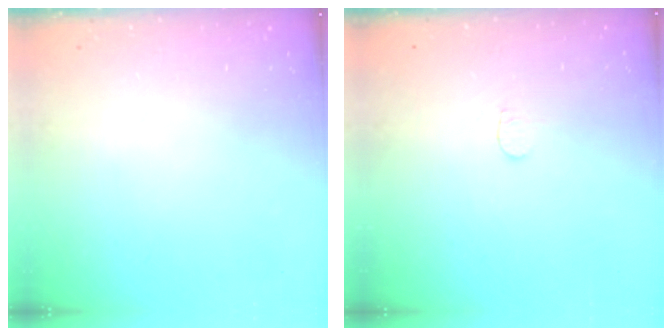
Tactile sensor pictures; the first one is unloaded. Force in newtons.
{"total": 3.3, "press": 3.3, "slide": 0.3}